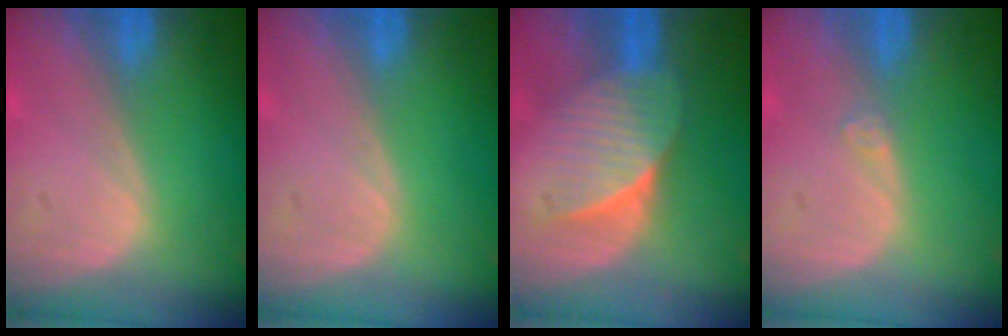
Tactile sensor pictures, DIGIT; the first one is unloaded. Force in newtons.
{"total": 0.0}
{"total": 7.5, "press": 6.6, "slide": 3.6}
{"total": 0.9, "press": 0.8, "slide": 0.2}